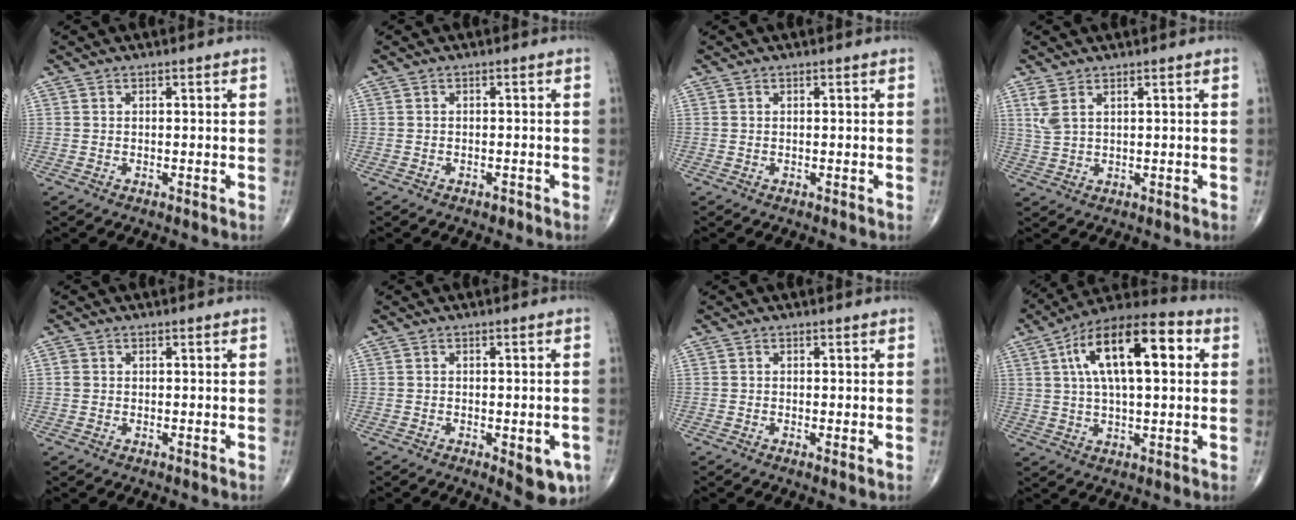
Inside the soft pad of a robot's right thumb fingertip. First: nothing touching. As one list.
[{"total": 1.0, "force": [-0.7, 0.6, 0.4], "torque": [-0.007, 0.001, -0.012]}, {"total": 0.0}, {"total": 3.6, "force": [1.9, 1.3, 2.8], "torque": [-0.067, -0.001, 0.049]}, {"total": 1.1, "force": [0.2, 0.9, 0.5], "torque": [-0.006, 0.001, 0.004]}, {"total": 6.4, "force": [-2.3, 2.5, 5.4], "torque": [-0.052, -0.005, -0.023]}, {"total": 0.9, "force": [-0.1, 0.2, 0.9], "torque": [-0.022, -0.005, -0.006]}, {"total": 18.9, "force": [5.0, 7.9, 16.4], "torque": [-0.258, 0.021, 0.071]}]